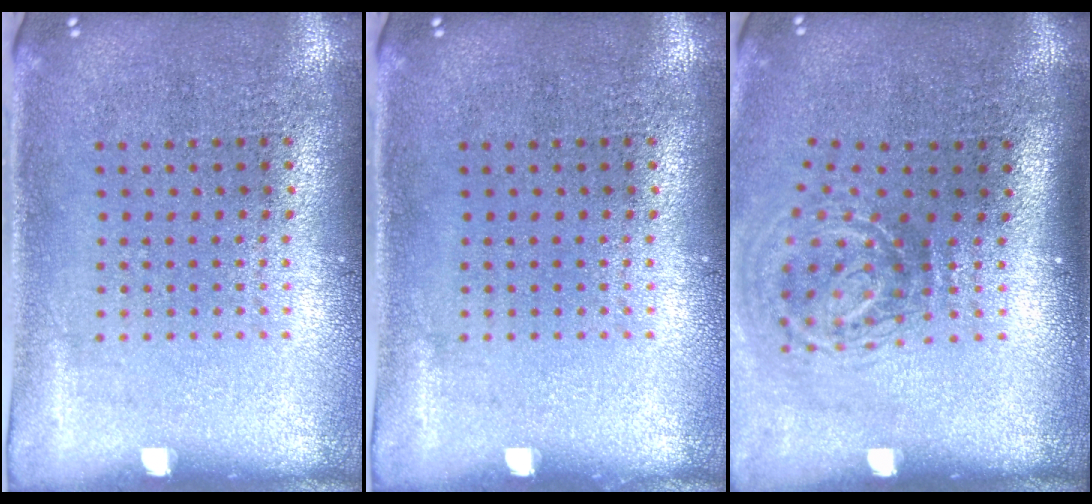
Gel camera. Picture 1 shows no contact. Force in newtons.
{"total": 0.0}
{"total": 2.1, "press": 1.3, "slide": 1.7}